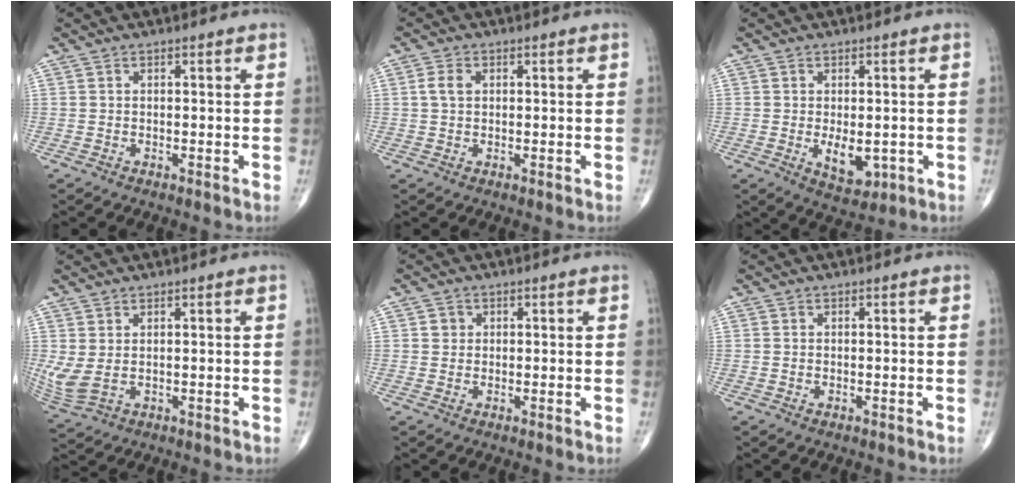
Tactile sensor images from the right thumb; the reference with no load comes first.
{"total": 2.8, "force": [0.6, 1.9, 2.0], "torque": [-0.039, 0.006, 0.012]}
{"total": 5.8, "force": [-0.9, 3.3, 4.7], "torque": [-0.057, -0.011, -0.004]}
{"total": 5.4, "force": [0.7, 3.1, 4.4], "torque": [-0.113, 0.000, 0.028]}
{"total": 1.7, "force": [0.4, 1.6, 0.4], "torque": [0.002, 0.000, 0.004]}
{"total": 0.0}